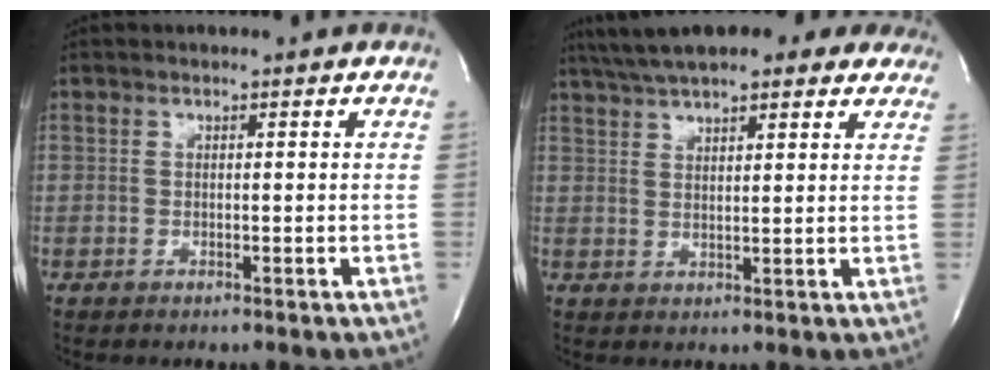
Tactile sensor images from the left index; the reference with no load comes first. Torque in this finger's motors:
{"motor_torque": [1.11, -1.03, 0.67, 0.11]}